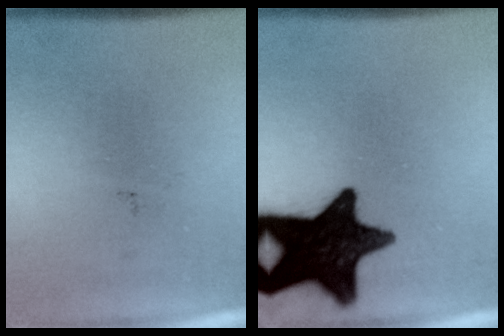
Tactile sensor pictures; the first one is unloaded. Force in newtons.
{"total": 18.0}